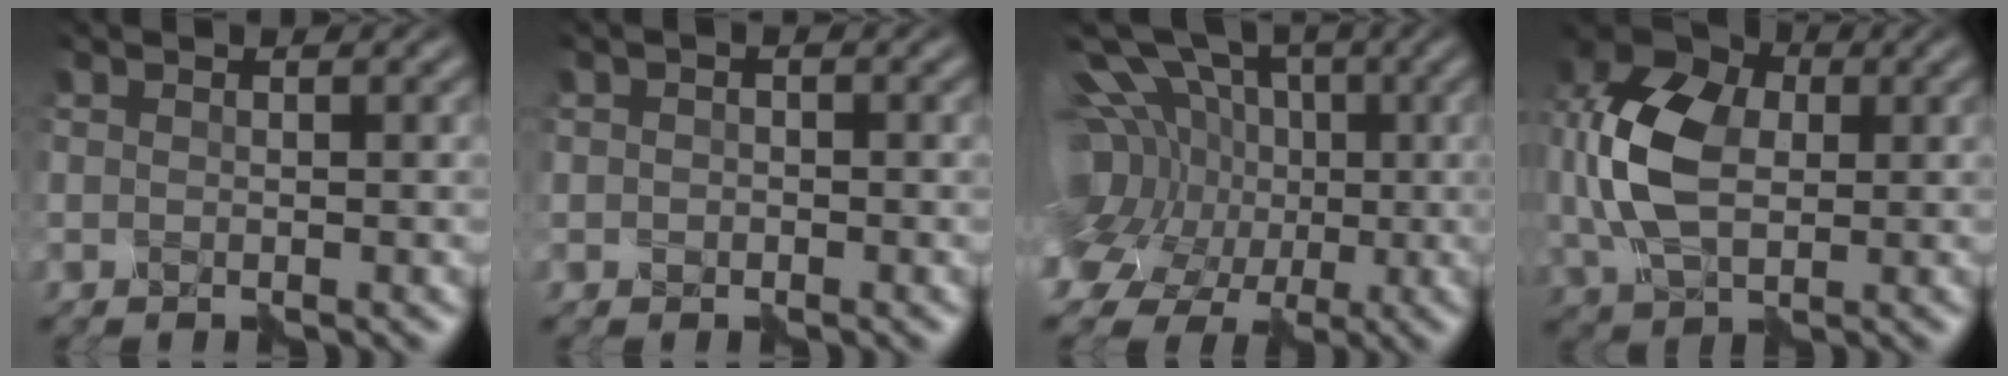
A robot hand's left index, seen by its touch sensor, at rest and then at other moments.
{"total": 0.6, "force": [-0.3, 0.6, 0.0], "torque": [0.005, -0.004, -0.007]}
{"total": 13.9, "force": [1.4, 10.8, 8.7], "torque": [-0.172, 0.011, 0.006]}
{"total": 9.1, "force": [0.6, 6.2, 6.6], "torque": [-0.158, 0.007, 0.005]}